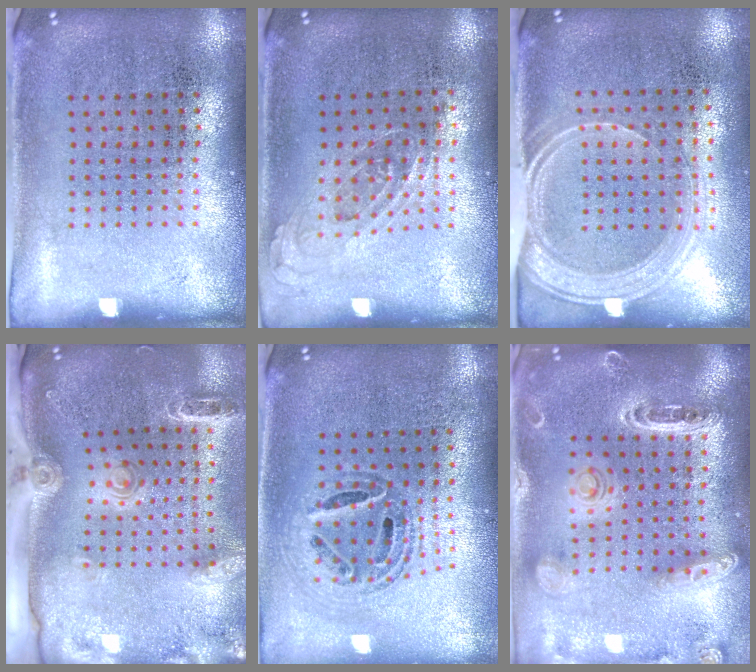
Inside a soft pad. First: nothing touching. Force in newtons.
{"total": 0.6, "press": 0.6, "slide": 0.3}
{"total": 1.9, "press": 1.7, "slide": 0.9}
{"total": 2.5, "press": 2.0, "slide": 1.5}
{"total": 0.9, "press": 0.9, "slide": 0.2}
{"total": 1.7, "press": 1.7, "slide": 0.3}